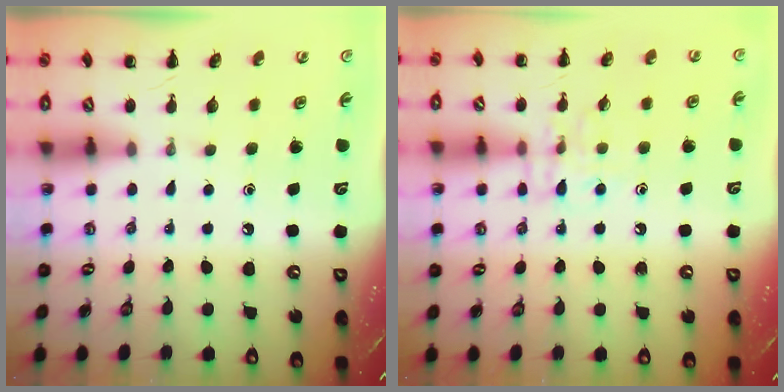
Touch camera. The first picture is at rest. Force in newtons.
{"total": 7.6, "press": 7.6, "slide": 0.4}